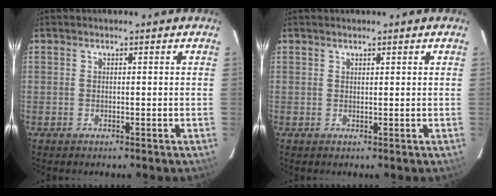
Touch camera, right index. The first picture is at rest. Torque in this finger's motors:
{"motor_torque": [-0.15, -0.01, 0.10, 0.01]}